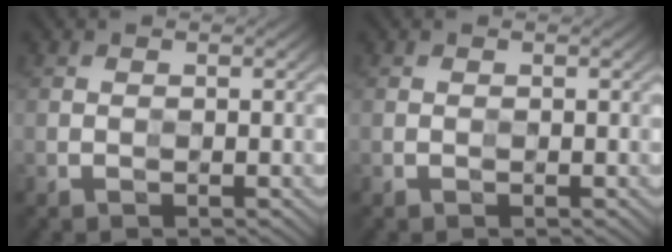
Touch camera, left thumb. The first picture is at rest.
{"total": 0.0}